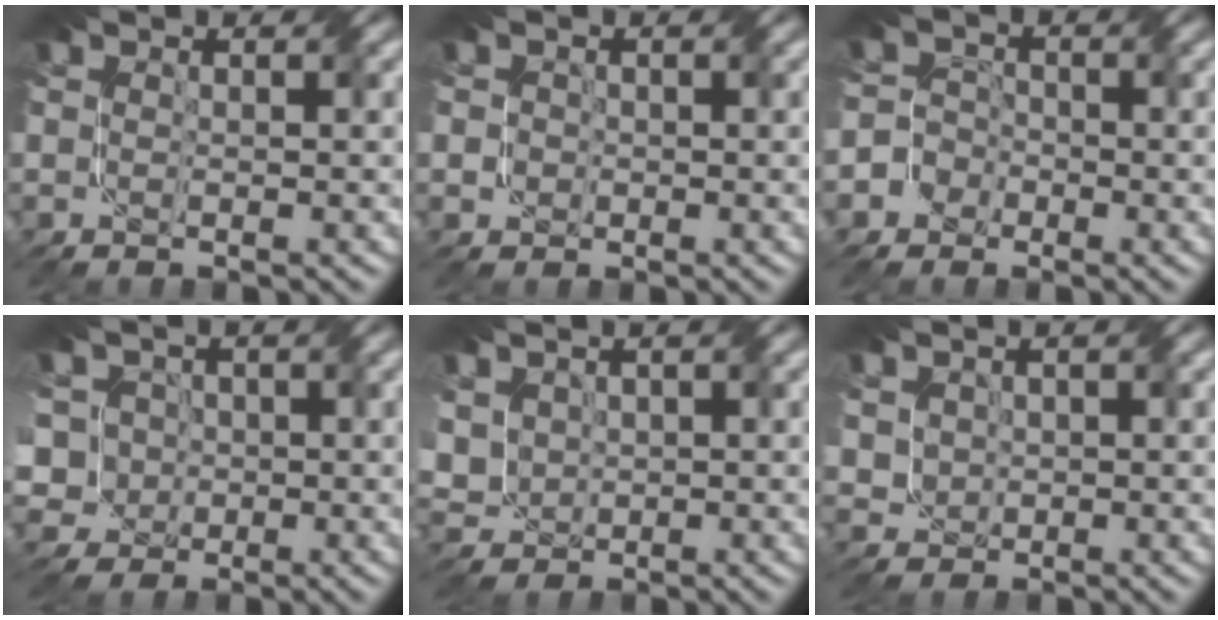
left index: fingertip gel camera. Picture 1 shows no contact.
{"total": 1.3, "force": [0.0, 1.2, 0.5], "torque": [0.007, 0.011, -0.012]}
{"total": 3.8, "force": [-2.4, 2.9, -0.2], "torque": [0.020, 0.007, -0.056]}
{"total": 6.7, "force": [0.6, 5.9, 3.1], "torque": [-0.071, 0.030, -0.031]}
{"total": 3.7, "force": [0.6, 3.2, 1.8], "torque": [-0.069, 0.011, 0.018]}
{"total": 2.4, "force": [0.6, 2.2, 0.7], "torque": [-0.027, 0.005, 0.022]}